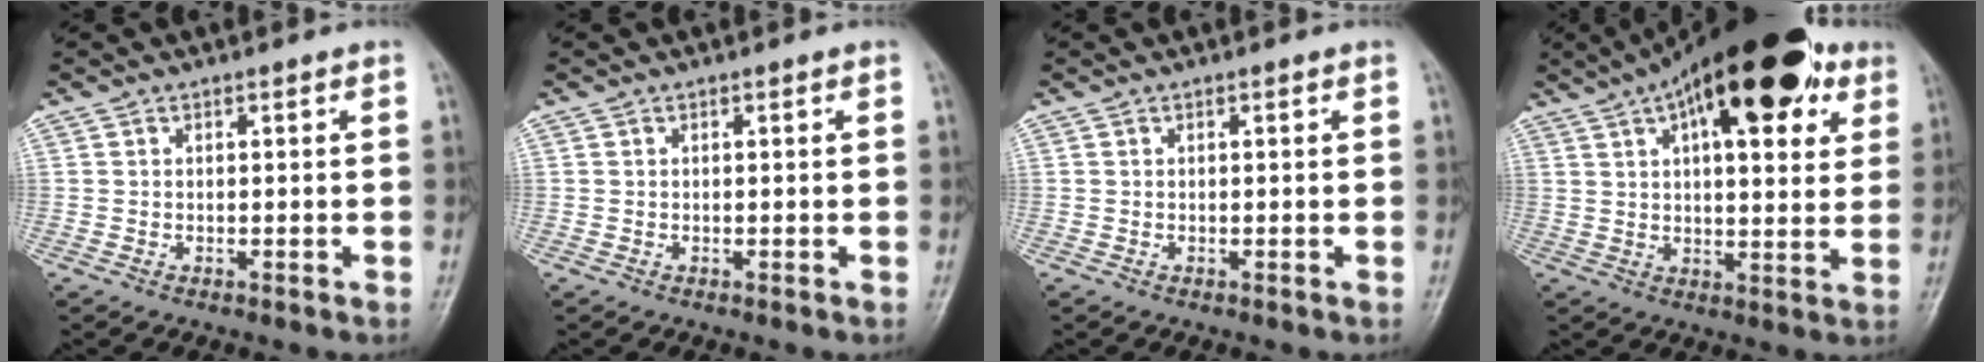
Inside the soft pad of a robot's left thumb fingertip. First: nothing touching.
{"total": 0.0}
{"total": 0.0}
{"total": 23.3, "force": [11.0, 9.7, 18.1], "torque": [-0.253, 0.005, 0.163]}